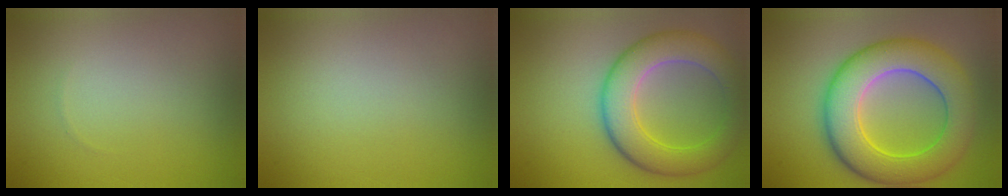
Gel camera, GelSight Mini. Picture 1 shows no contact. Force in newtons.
{"total": 0.0}
{"total": 6.9, "press": 6.9, "slide": 0.2}
{"total": 9.3, "press": 9.3, "slide": 0.1}